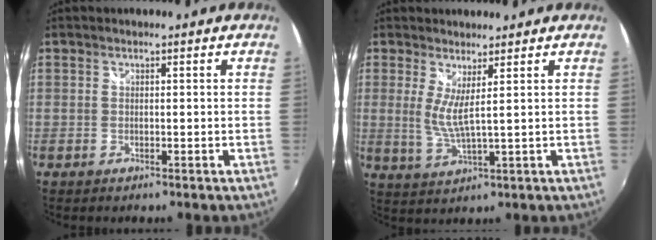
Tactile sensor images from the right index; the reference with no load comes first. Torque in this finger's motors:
{"motor_torque": [0.52, -0.06, 0.36, 0.09]}